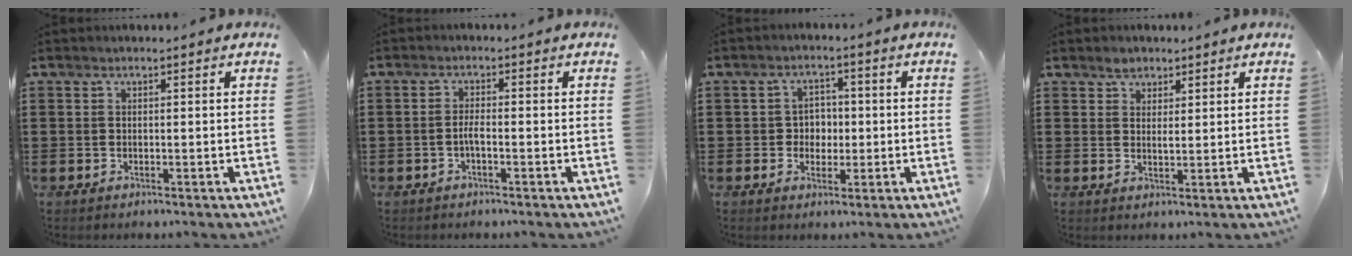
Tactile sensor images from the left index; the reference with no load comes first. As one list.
[{"total": 1.9, "force": [-0.8, 0.4, 1.7], "torque": [-0.040, -0.001, -0.017]}, {"total": 3.5, "force": [-0.3, 3.1, 1.6], "torque": [-0.043, 0.009, -0.011]}, {"total": 2.5, "force": [1.9, 1.5, 0.7], "torque": [-0.010, 0.001, 0.035]}]